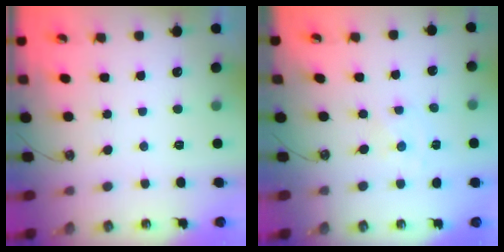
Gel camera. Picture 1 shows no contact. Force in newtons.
{"total": 0.0}